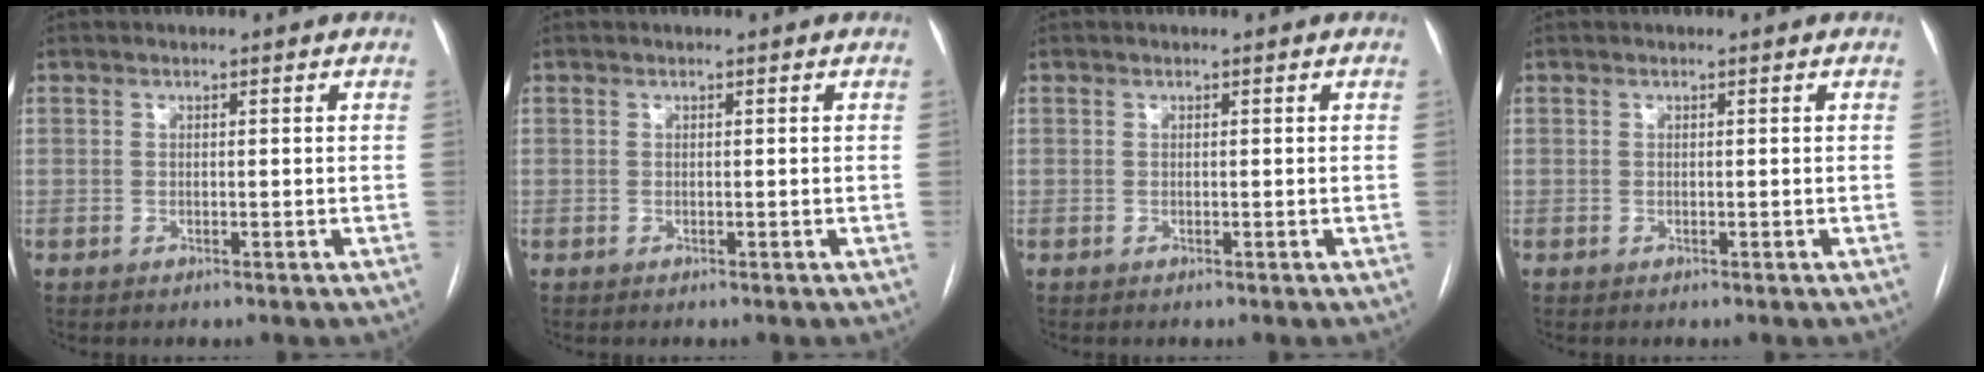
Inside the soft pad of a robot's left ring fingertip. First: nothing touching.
{"total": 0.0}
{"total": 0.0}
{"total": 0.0}